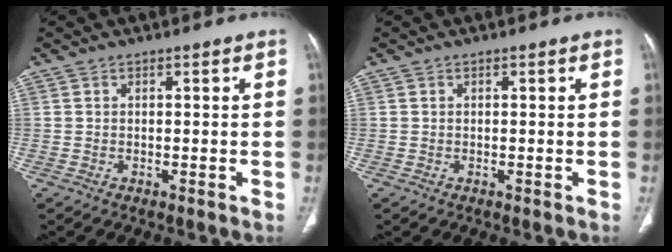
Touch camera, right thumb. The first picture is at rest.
{"total": 0.0}